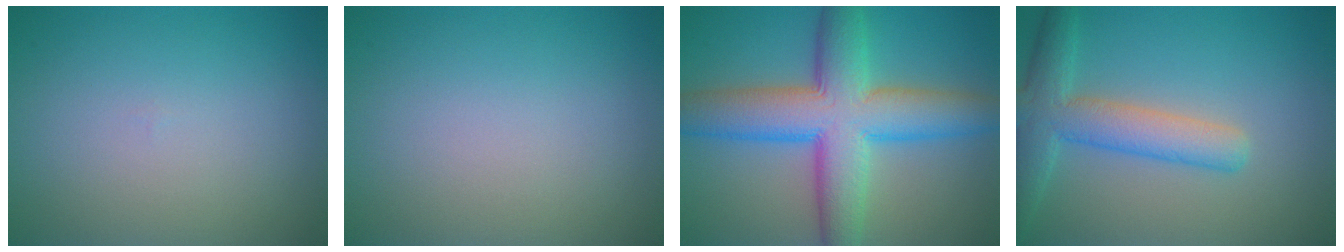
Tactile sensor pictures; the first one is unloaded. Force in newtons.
{"total": 0.0}
{"total": 10.2, "press": 10.2, "slide": 0.3}
{"total": 5.1, "press": 5.1, "slide": 0.2}